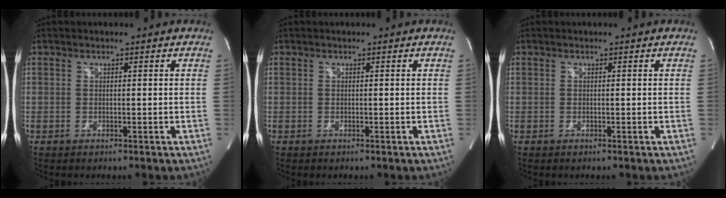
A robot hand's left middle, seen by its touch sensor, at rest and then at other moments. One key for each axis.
{"total": 0.0}
{"total": 0.0}